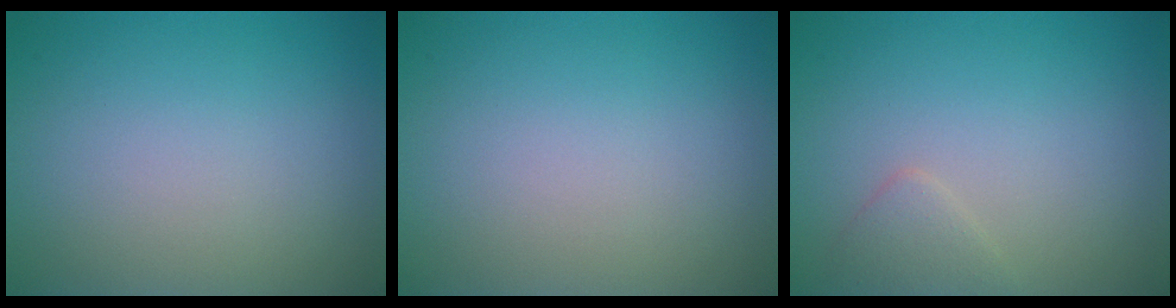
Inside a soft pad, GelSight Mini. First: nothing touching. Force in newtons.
{"total": 0.0}
{"total": 1.3, "press": 1.3, "slide": 0.1}